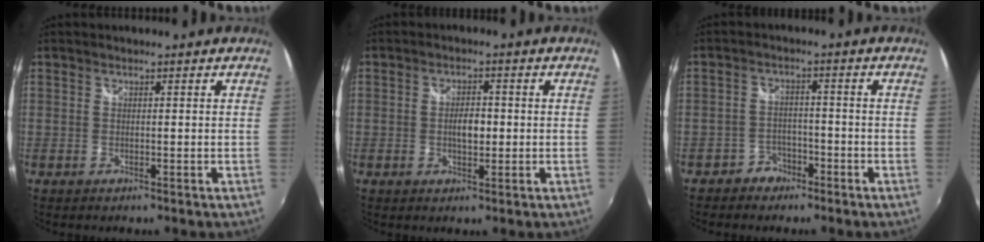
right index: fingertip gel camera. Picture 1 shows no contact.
{"total": 3.7, "force": [-0.3, 1.9, 3.2], "torque": [-0.055, 0.002, -0.005]}
{"total": 4.4, "force": [-3.2, 3.0, 0.3], "torque": [-0.016, 0.016, -0.057]}